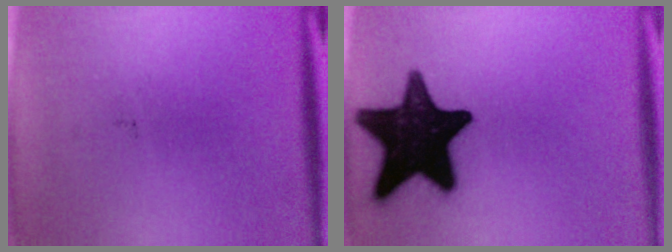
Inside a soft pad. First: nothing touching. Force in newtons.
{"total": 19.4}